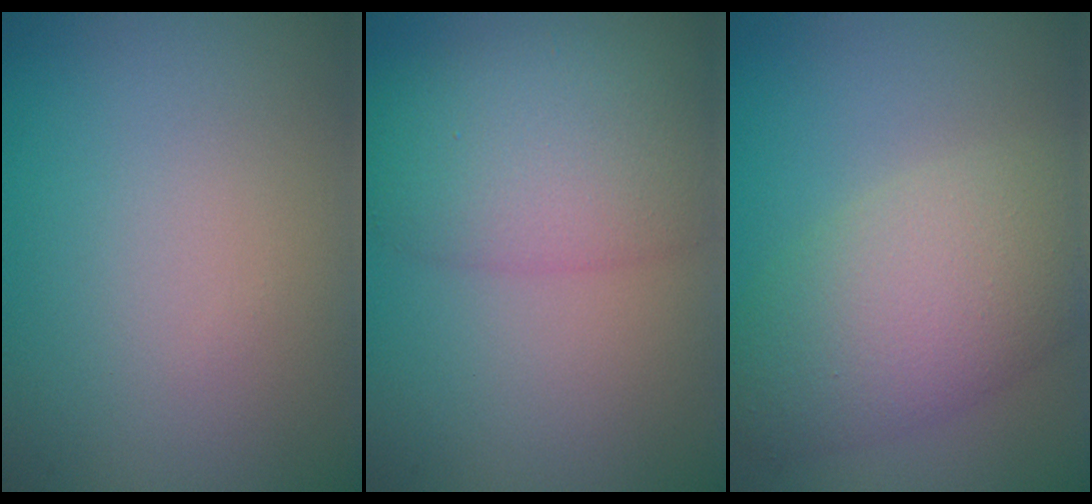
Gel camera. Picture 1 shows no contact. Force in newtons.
{"total": 6.7, "press": 6.7, "slide": 0.4}
{"total": 6.6, "press": 6.6, "slide": 0.4}